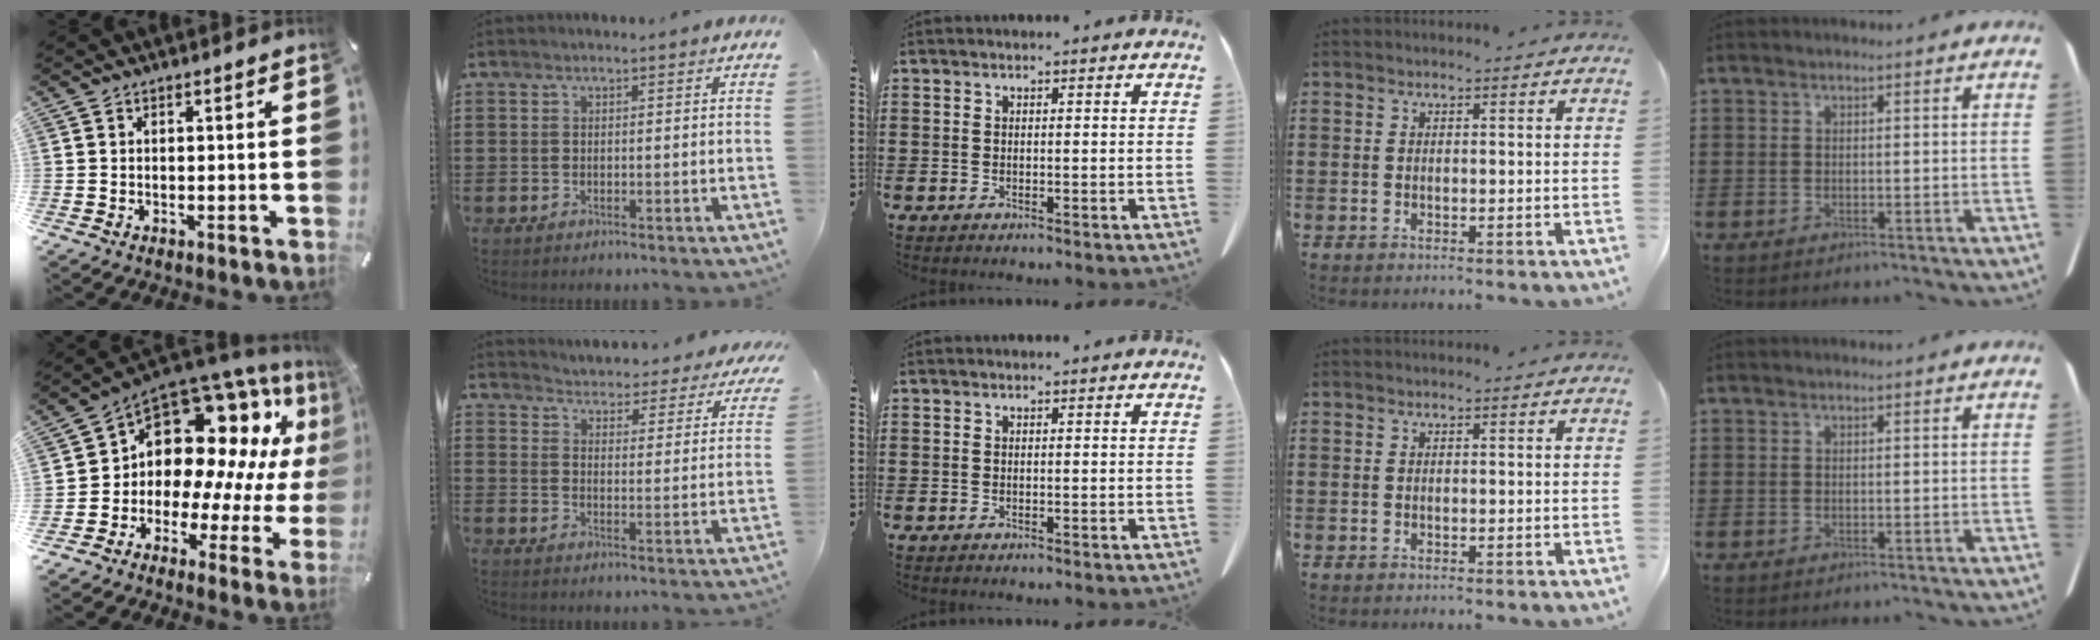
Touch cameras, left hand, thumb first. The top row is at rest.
{"thumb": {"total": 15.8, "force": [8.1, 10.5, 8.7], "torque": [-0.144, -0.089, 0.147]}, "index": {"total": 3.9, "force": [3.9, -0.2, -0.2], "torque": [-0.013, -0.043, 0.062]}}